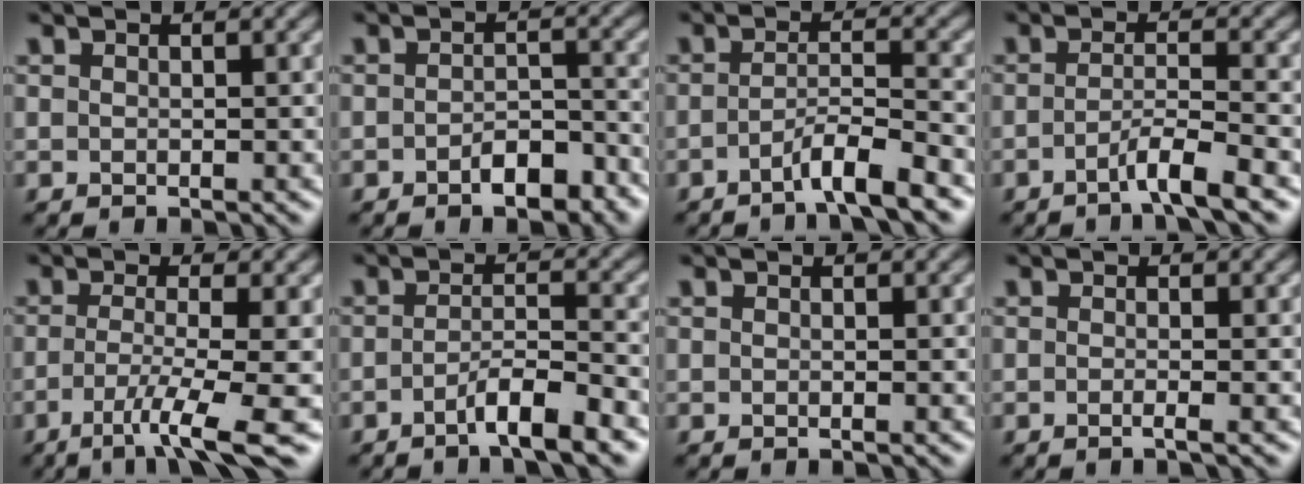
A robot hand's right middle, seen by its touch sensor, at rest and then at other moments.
{"total": 3.4, "force": [-2.0, 1.6, 2.3], "torque": [-0.035, 0.005, -0.029]}
{"total": 3.6, "force": [-2.4, 0.3, 2.7], "torque": [-0.039, 0.008, -0.053]}
{"total": 3.2, "force": [-1.9, 0.3, 2.6], "torque": [-0.038, 0.001, -0.045]}
{"total": 5.9, "force": [-2.5, 0.9, 5.3], "torque": [-0.088, -0.009, -0.051]}
{"total": 4.1, "force": [-2.4, 0.6, 3.2], "torque": [-0.049, 0.006, -0.052]}
{"total": 0.0}
{"total": 1.3, "force": [-0.4, 0.4, 1.2], "torque": [-0.013, -0.007, -0.013]}